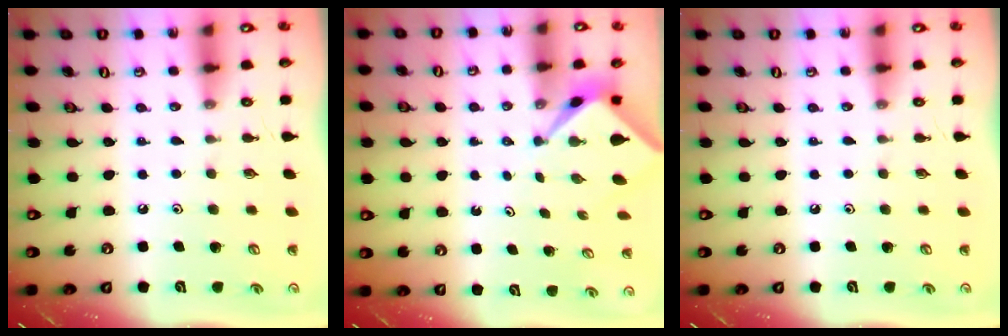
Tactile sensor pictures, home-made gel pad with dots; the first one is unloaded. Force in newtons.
{"total": 1.7, "press": 1.7, "slide": 0.1}
{"total": 0.0}